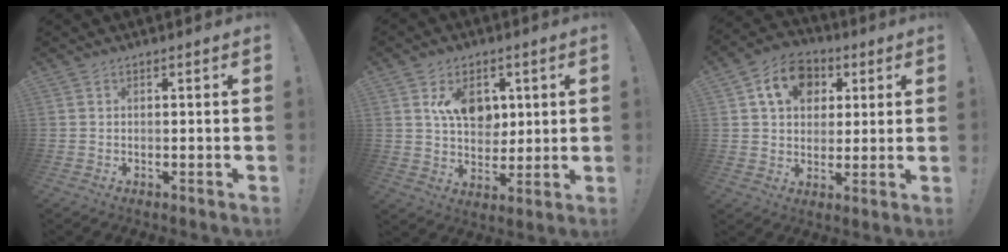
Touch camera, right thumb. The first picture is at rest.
{"total": 11.2, "force": [4.4, 8.2, 6.2], "torque": [-0.090, -0.013, 0.086]}
{"total": 13.6, "force": [4.8, 10.7, 6.9], "torque": [-0.097, -0.004, 0.094]}